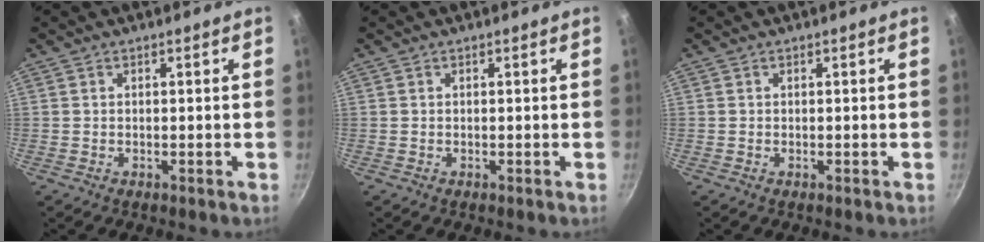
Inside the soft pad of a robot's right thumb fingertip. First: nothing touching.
{"total": 0.0}
{"total": 0.0}